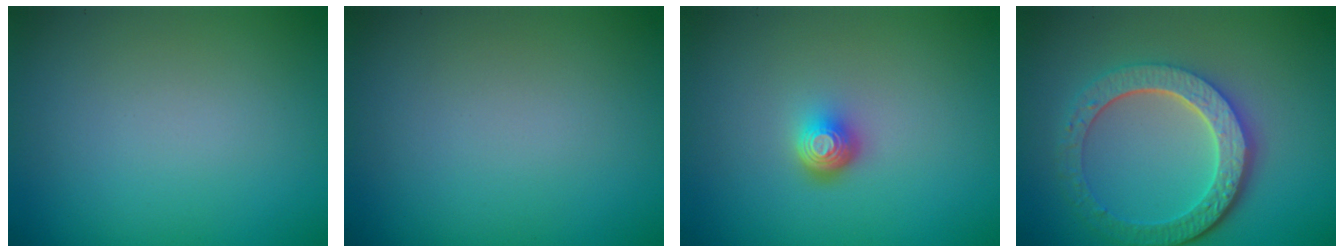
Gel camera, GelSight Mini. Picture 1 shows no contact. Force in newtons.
{"total": 0.0}
{"total": 2.3, "press": 1.5, "slide": 1.8}
{"total": 6.2, "press": 4.6, "slide": 4.1}